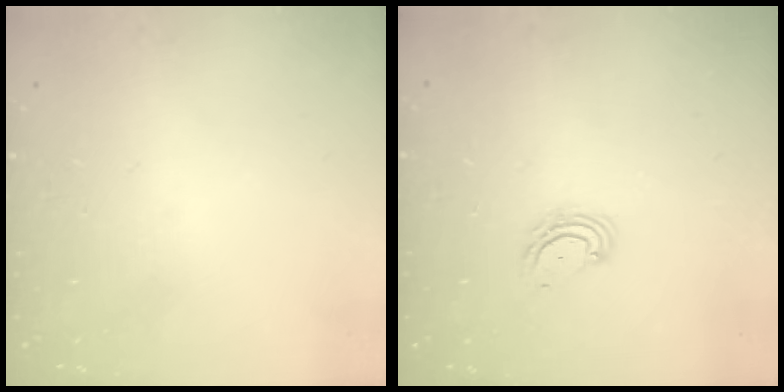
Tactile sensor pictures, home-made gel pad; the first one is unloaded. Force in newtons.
{"total": 5.0, "press": 5.0, "slide": 0.4}